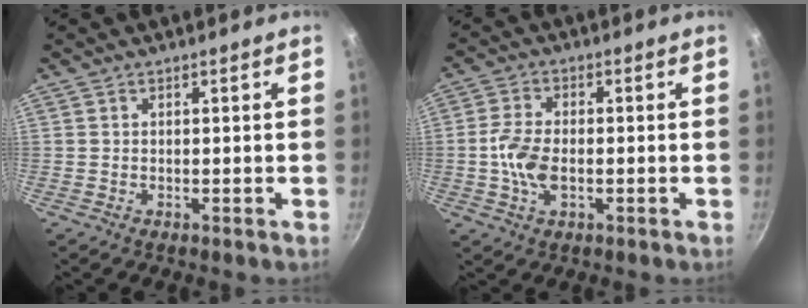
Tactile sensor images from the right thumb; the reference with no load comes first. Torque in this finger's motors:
{"motor_torque": [-0.66, 0.63, 0.90, 0.14, 0.32]}